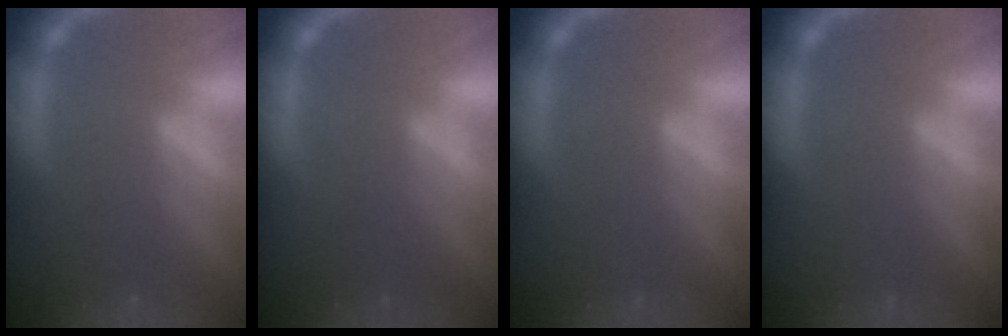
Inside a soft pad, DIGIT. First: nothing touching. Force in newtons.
{"total": 1.5}
{"total": 0.0}
{"total": 0.0}